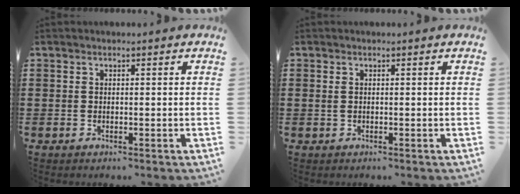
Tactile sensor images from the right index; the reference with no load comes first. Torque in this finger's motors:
{"motor_torque": [-0.47, 0.43, -0.02, -0.01]}